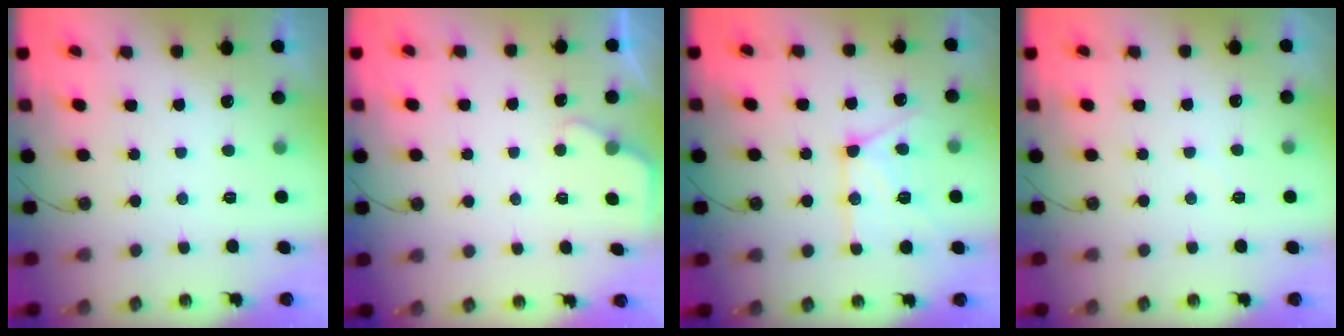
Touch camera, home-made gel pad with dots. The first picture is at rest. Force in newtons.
{"total": 1.7, "press": 1.7, "slide": 0.3}
{"total": 13.9, "press": 13.8, "slide": 1.4}
{"total": 3.4, "press": 3.3, "slide": 0.5}